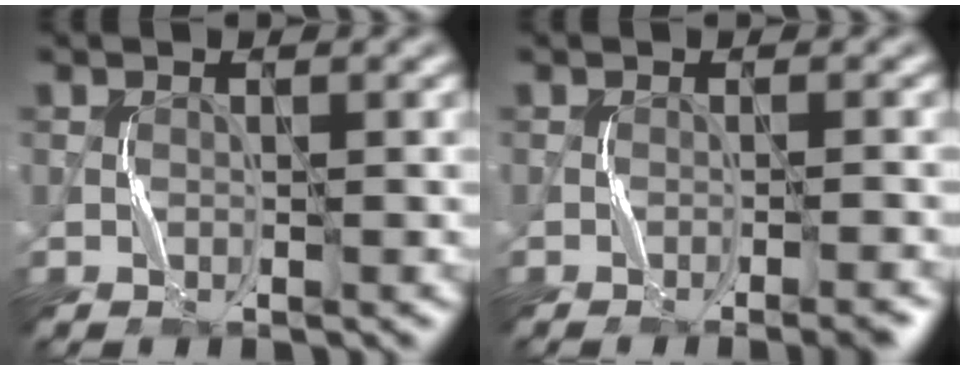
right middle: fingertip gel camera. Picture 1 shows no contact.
{"total": 1.9, "force": [-1.1, 0.1, 1.6], "torque": [-0.019, 0.005, -0.016]}